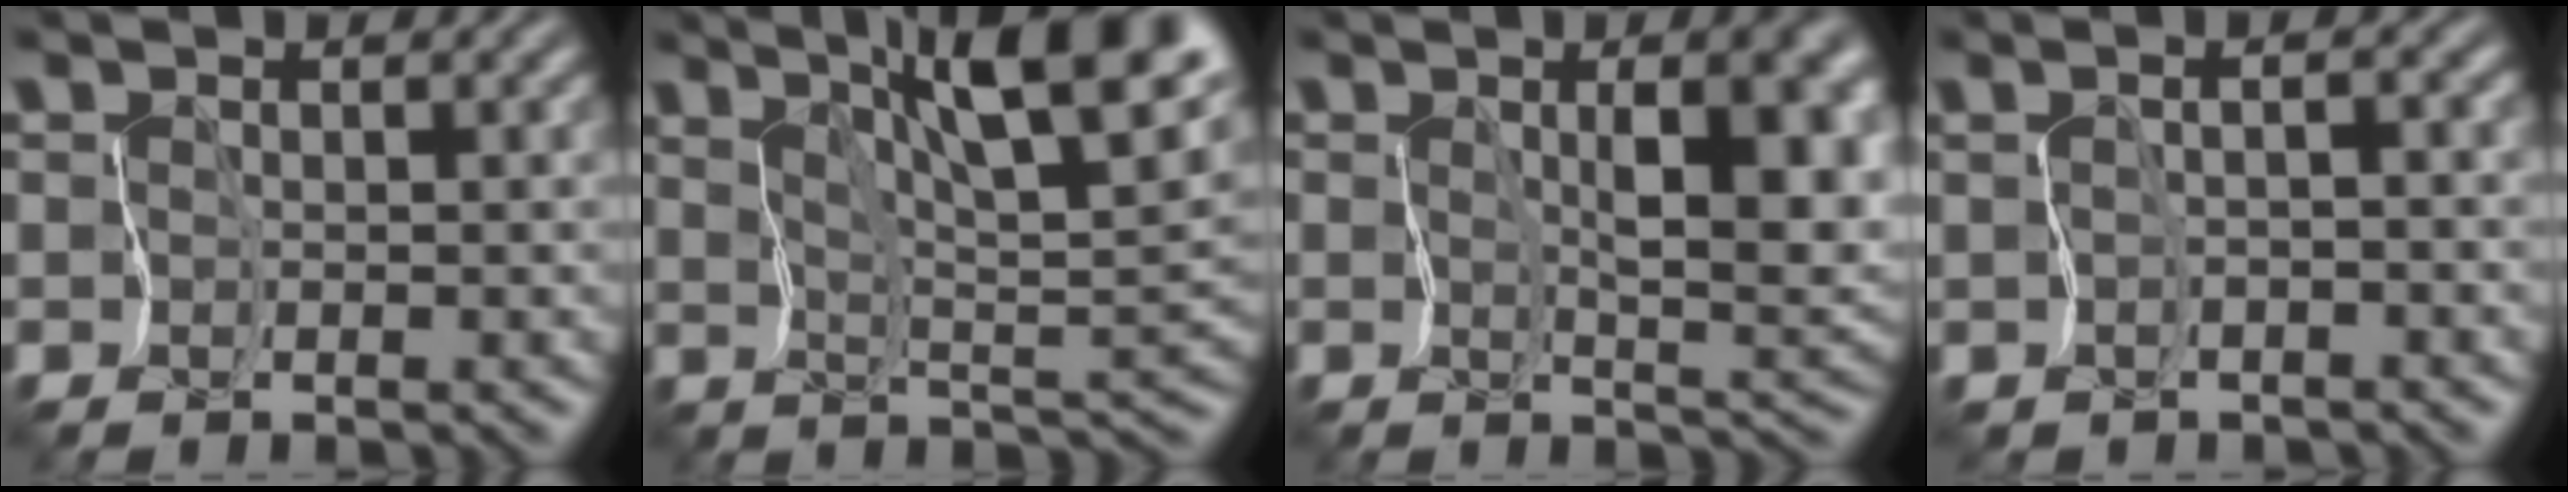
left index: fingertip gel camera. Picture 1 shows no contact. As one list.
[{"total": 11.7, "force": [7.1, 1.8, 9.0], "torque": [-0.133, 0.009, 0.103]}, {"total": 8.4, "force": [1.6, 3.4, 7.5], "torque": [-0.105, -0.004, 0.027]}, {"total": 1.0, "force": [-0.8, -0.3, 0.4], "torque": [-0.014, -0.001, -0.013]}]